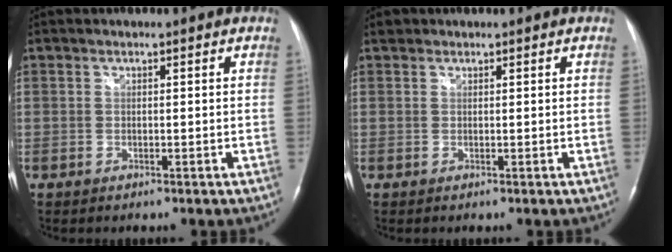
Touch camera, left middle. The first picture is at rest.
{"total": 0.7, "force": [0.5, 0.5, 0.0], "torque": [-0.002, 0.011, 0.008]}